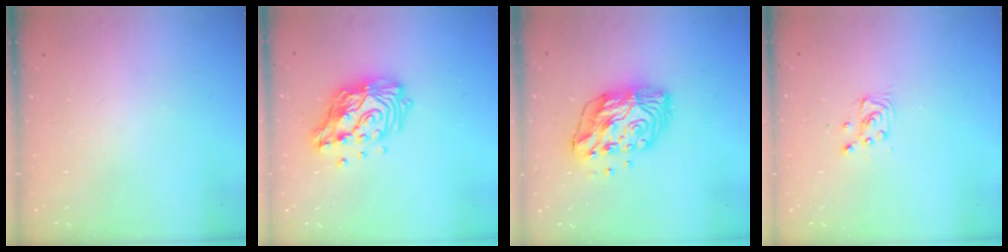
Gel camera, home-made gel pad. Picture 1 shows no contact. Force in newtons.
{"total": 15.3, "press": 15.2, "slide": 1.2}
{"total": 13.2, "press": 13.2, "slide": 1.1}
{"total": 3.2, "press": 3.2, "slide": 0.4}